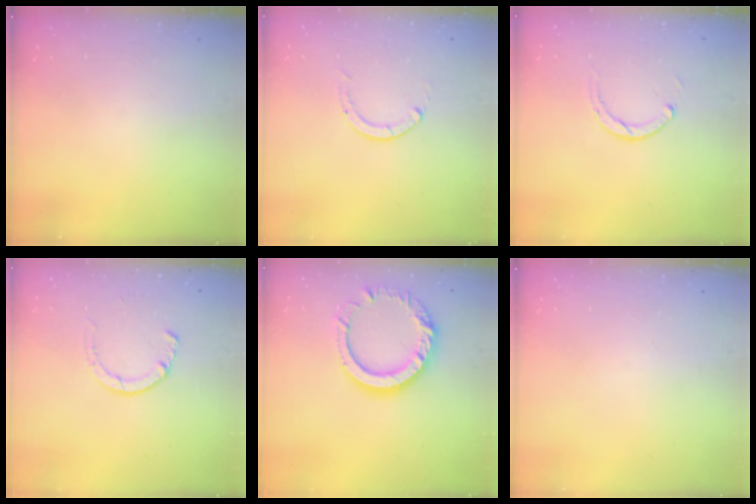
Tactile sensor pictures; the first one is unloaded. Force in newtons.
{"total": 0.0}
{"total": 2.3, "press": 2.3, "slide": 0.3}
{"total": 1.2, "press": 1.2, "slide": 0.3}
{"total": 14.7, "press": 14.6, "slide": 1.3}
{"total": 0.0}